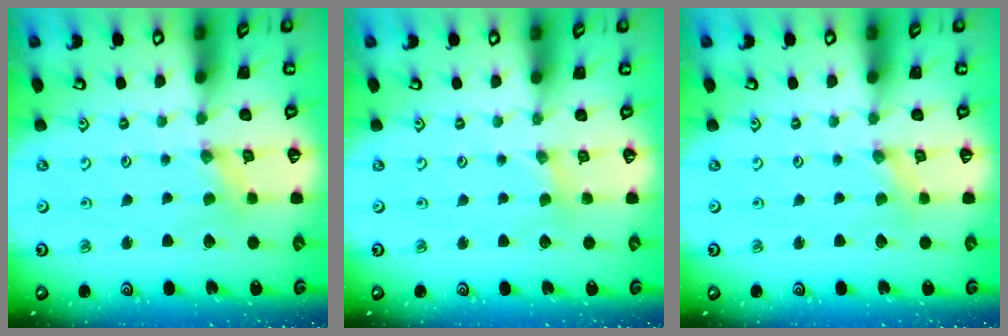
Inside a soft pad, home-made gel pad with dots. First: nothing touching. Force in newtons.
{"total": 0.9, "press": 0.9, "slide": 0.2}
{"total": 0.0}